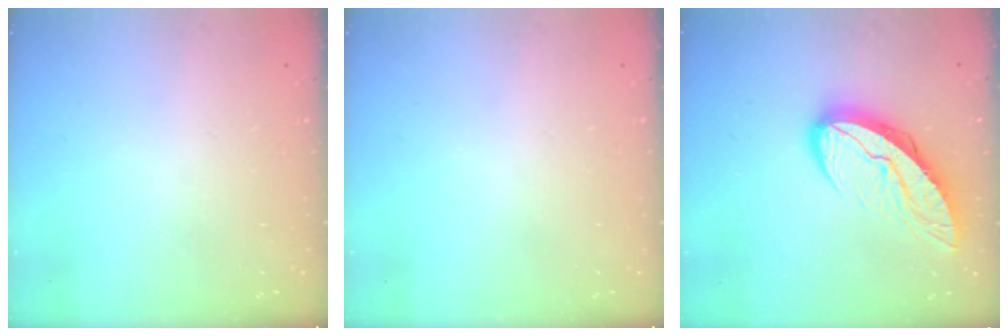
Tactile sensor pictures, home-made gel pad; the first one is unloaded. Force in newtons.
{"total": 0.0}
{"total": 12.5, "press": 12.5, "slide": 1.2}